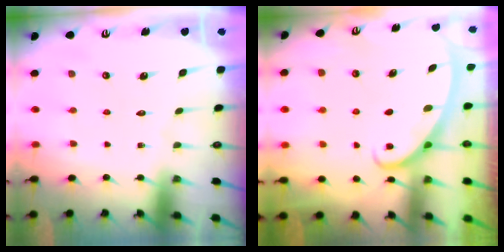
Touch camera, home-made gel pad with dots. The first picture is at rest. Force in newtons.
{"total": 2.8, "press": 2.8, "slide": 0.4}